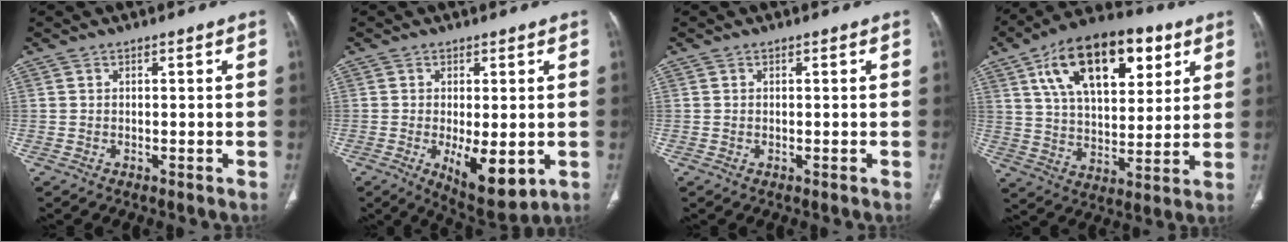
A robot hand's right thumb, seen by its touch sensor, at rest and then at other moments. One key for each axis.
{"total": 9.6, "fx": -2.1, "fy": 3.9, "fz": 8.5, "tx": -0.121, "ty": -0.023, "tz": -0.021}
{"total": 0.0}
{"total": 22.3, "fx": 9.6, "fy": 11.8, "fz": 16.2, "tx": -0.231, "ty": -0.014, "tz": 0.160}